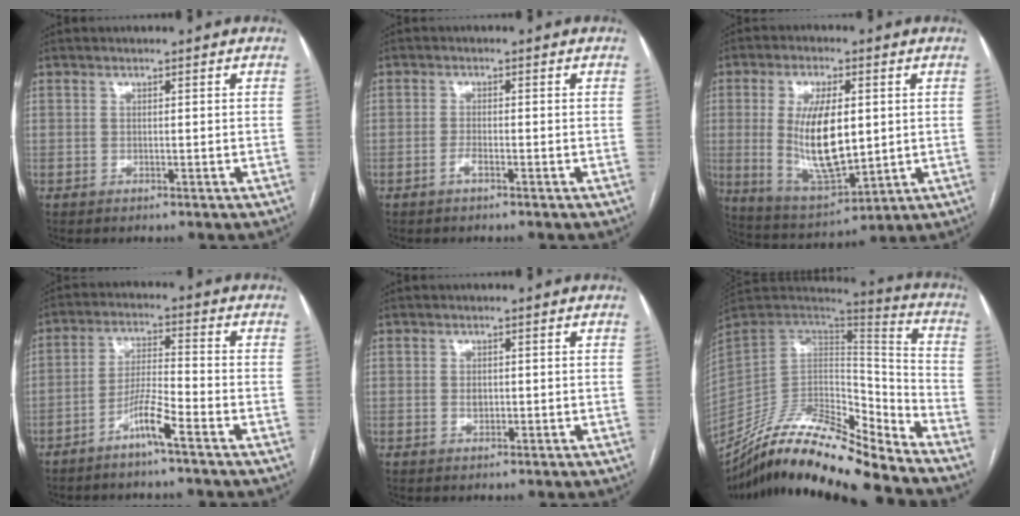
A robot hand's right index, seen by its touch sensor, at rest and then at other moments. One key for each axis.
{"total": 1.4, "fx": -0.9, "fy": 0.2, "fz": 1.1, "tx": -0.021, "ty": 0.001, "tz": -0.018}
{"total": 13.6, "fx": 0.9, "fy": 5.1, "fz": 12.5, "tx": -0.247, "ty": -0.007, "tz": 0.029}
{"total": 6.0, "fx": -3.9, "fy": -0.1, "fz": 4.6, "tx": -0.091, "ty": 0.002, "tz": -0.079}
{"total": 1.3, "fx": -0.1, "fy": 1.0, "fz": 0.8, "tx": -0.014, "ty": 0.002, "tz": 0.000}
{"total": 23.1, "fx": -20.5, "fy": 3.0, "fz": 10.3, "tx": -0.197, "ty": 0.008, "tz": -0.354}